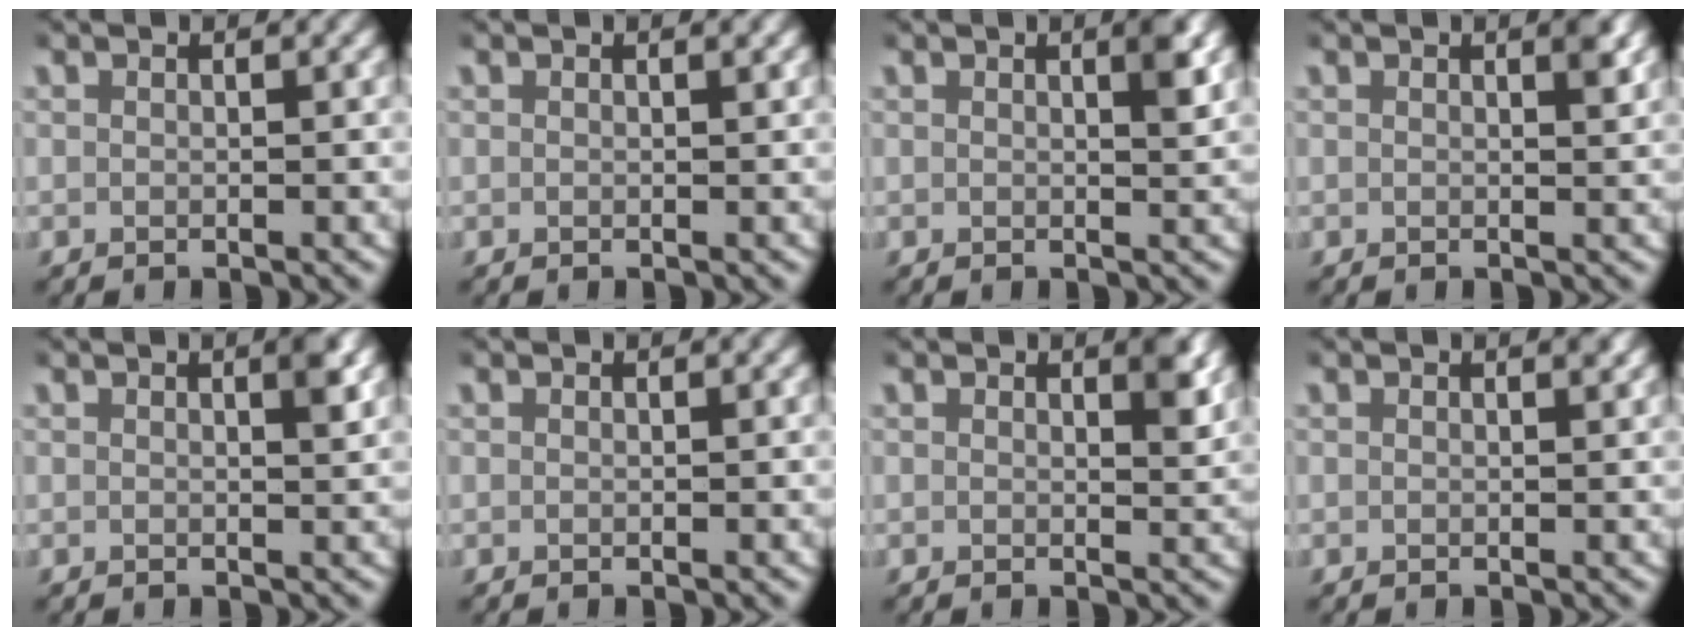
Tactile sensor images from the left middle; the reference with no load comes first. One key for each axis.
{"total": 0.0}
{"total": 1.7, "fx": 0.8, "fy": 0.1, "fz": 1.5, "tx": -0.017, "ty": -0.001, "tz": 0.010}
{"total": 1.2, "fx": 0.7, "fy": 0.1, "fz": 1.0, "tx": -0.007, "ty": -0.001, "tz": 0.008}
{"total": 1.4, "fx": 0.6, "fy": 0.0, "fz": 1.3, "tx": -0.013, "ty": 0.001, "tz": 0.007}
{"total": 0.0}
{"total": 1.7, "fx": 0.9, "fy": 0.4, "fz": 1.4, "tx": -0.010, "ty": -0.005, "tz": 0.013}
{"total": 0.5, "fx": 0.4, "fy": -0.1, "fz": 0.3, "tx": 0.000, "ty": 0.001, "tz": 0.005}